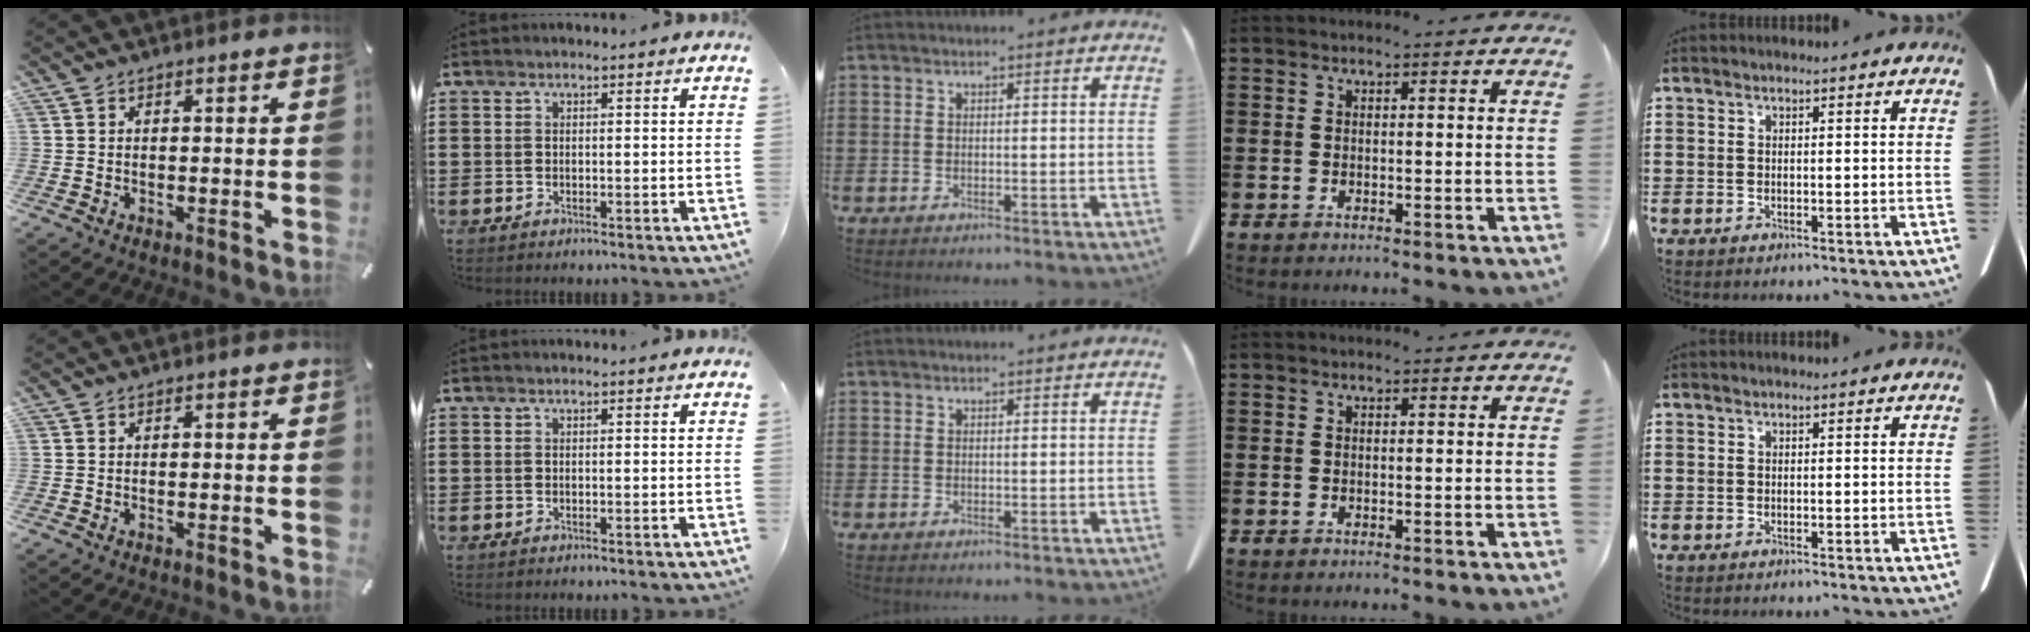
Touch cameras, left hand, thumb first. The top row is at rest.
{}